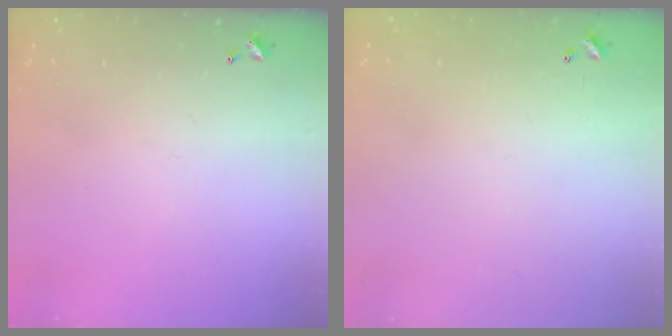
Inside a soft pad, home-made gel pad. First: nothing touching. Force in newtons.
{"total": 8.7, "press": 8.7, "slide": 0.6}